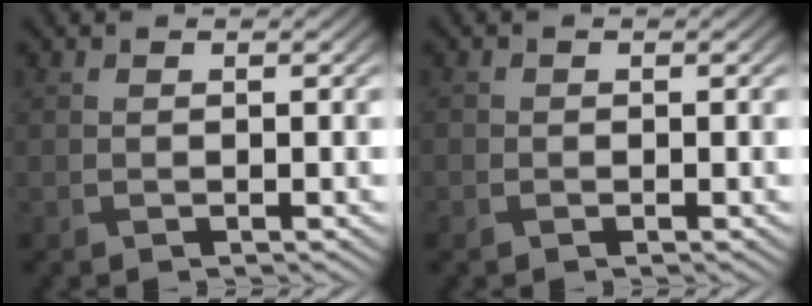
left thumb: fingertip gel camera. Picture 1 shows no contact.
{"total": 0.6, "force": [-0.2, 0.5, 0.0], "torque": [0.002, -0.005, -0.005]}